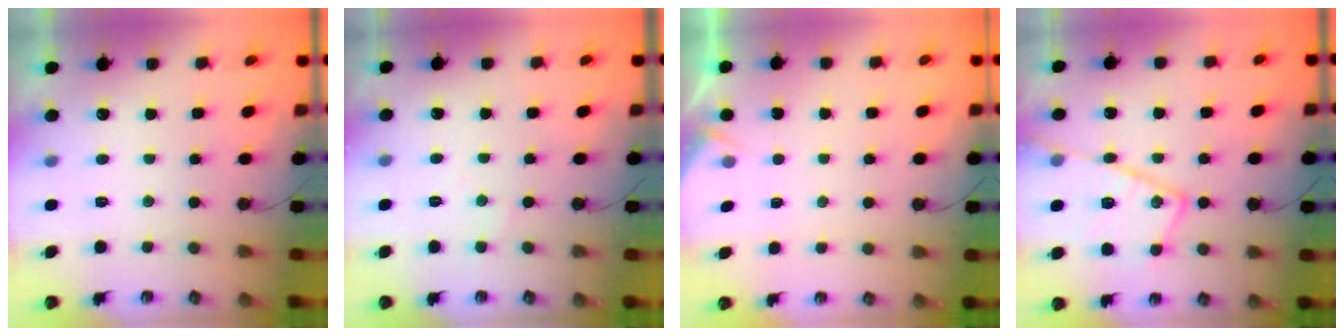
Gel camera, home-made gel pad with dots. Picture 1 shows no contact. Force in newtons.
{"total": 3.1, "press": 3.0, "slide": 0.6}
{"total": 2.2, "press": 2.2, "slide": 0.4}
{"total": 22.4, "press": 22.3, "slide": 2.3}